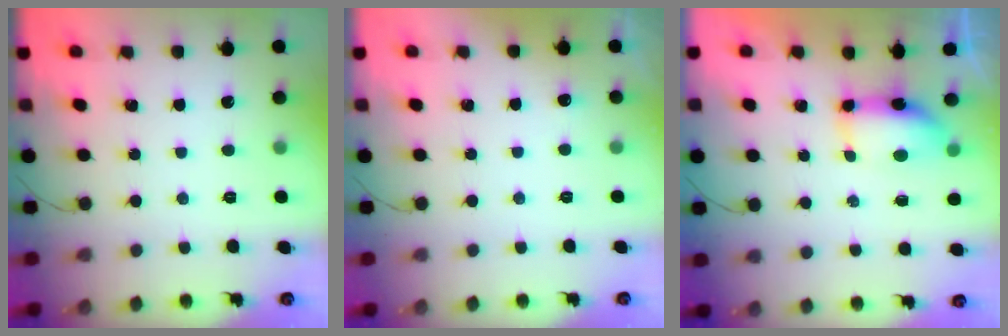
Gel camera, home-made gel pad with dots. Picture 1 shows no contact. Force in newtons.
{"total": 2.8, "press": 2.5, "slide": 1.2}
{"total": 6.7, "press": 6.7, "slide": 0.5}